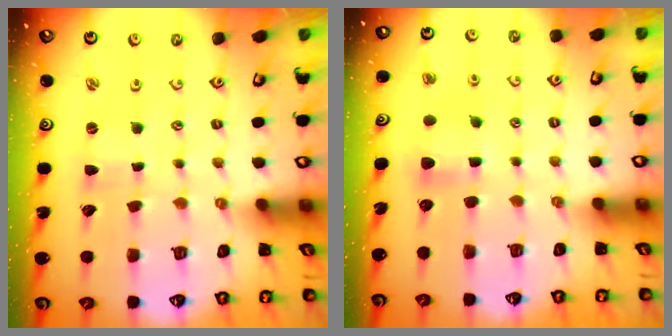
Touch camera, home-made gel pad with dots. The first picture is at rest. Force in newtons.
{"total": 5.5, "press": 5.5, "slide": 0.7}